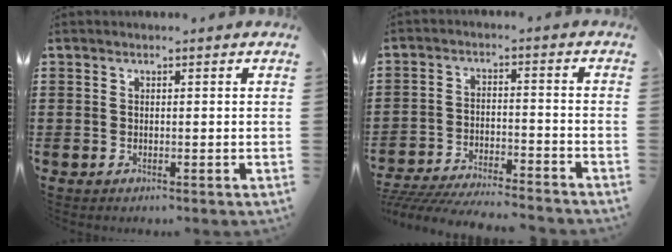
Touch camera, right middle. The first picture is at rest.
{"total": 6.2, "force": [-6.0, 0.5, 1.5], "torque": [-0.033, 0.000, -0.120]}